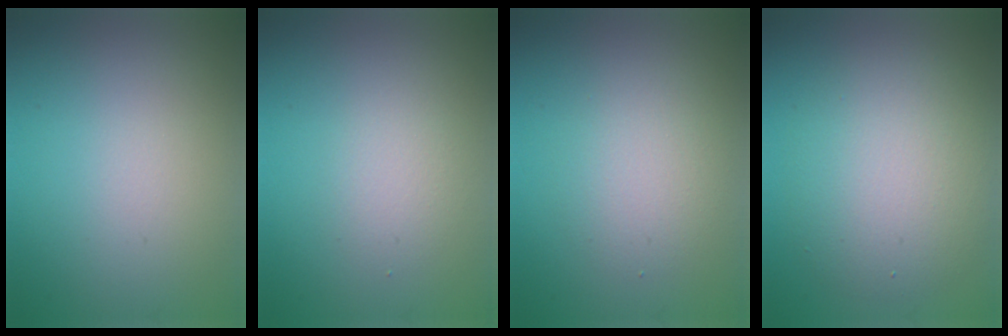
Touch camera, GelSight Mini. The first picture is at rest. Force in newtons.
{"total": 1.7, "press": 1.7, "slide": 0.2}
{"total": 2.6, "press": 2.6, "slide": 0.2}
{"total": 5.9, "press": 5.9, "slide": 0.4}